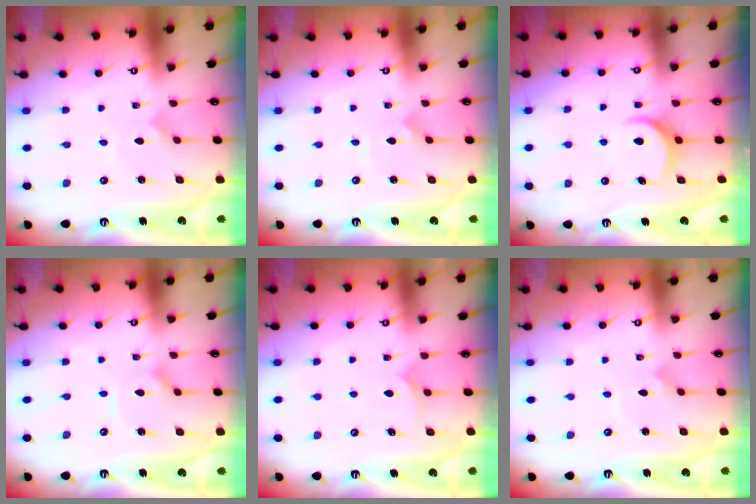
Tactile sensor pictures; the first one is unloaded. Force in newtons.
{"total": 1.9, "press": 1.9, "slide": 0.2}
{"total": 8.2, "press": 8.2, "slide": 0.5}
{"total": 3.8, "press": 3.8, "slide": 0.5}
{"total": 6.9, "press": 6.9, "slide": 0.3}
{"total": 2.0, "press": 2.0, "slide": 0.2}